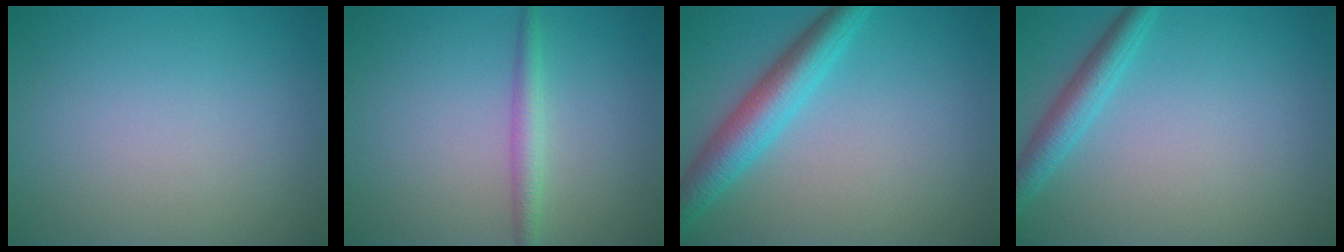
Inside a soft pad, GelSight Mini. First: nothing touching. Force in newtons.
{"total": 1.9, "press": 1.9, "slide": 0.1}
{"total": 4.9, "press": 4.9, "slide": 0.2}
{"total": 2.8, "press": 2.8, "slide": 0.1}